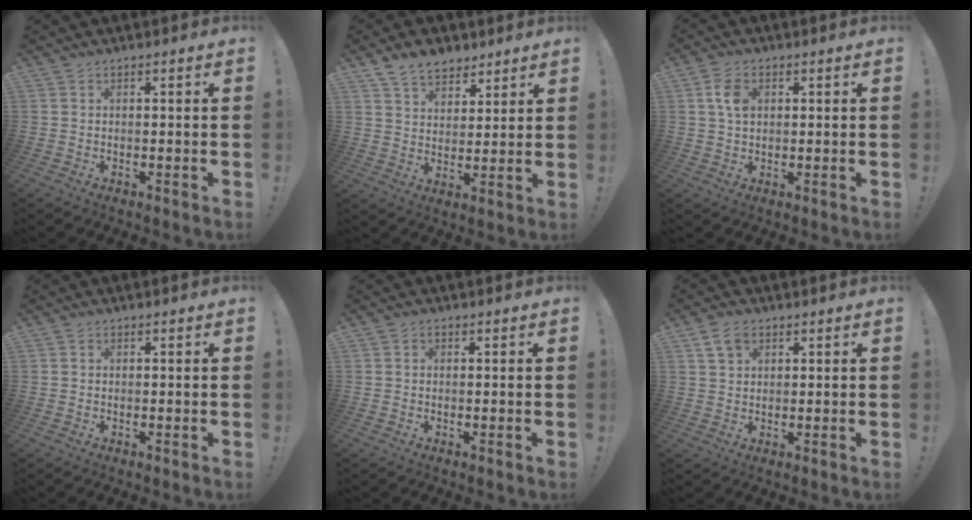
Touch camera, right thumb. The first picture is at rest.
{"total": 9.1, "force": [6.5, 5.4, 3.2], "torque": [-0.050, -0.036, 0.127]}
{"total": 5.9, "force": [1.5, 3.8, 4.2], "torque": [-0.073, 0.001, 0.026]}
{"total": 0.5, "force": [0.0, 0.5, 0.0], "torque": [-0.003, 0.004, 0.000]}
{"total": 0.9, "force": [-0.2, 0.8, 0.3], "torque": [-0.009, 0.005, -0.004]}
{"total": 5.4, "force": [2.7, 3.6, 3.0], "torque": [-0.054, 0.001, 0.053]}